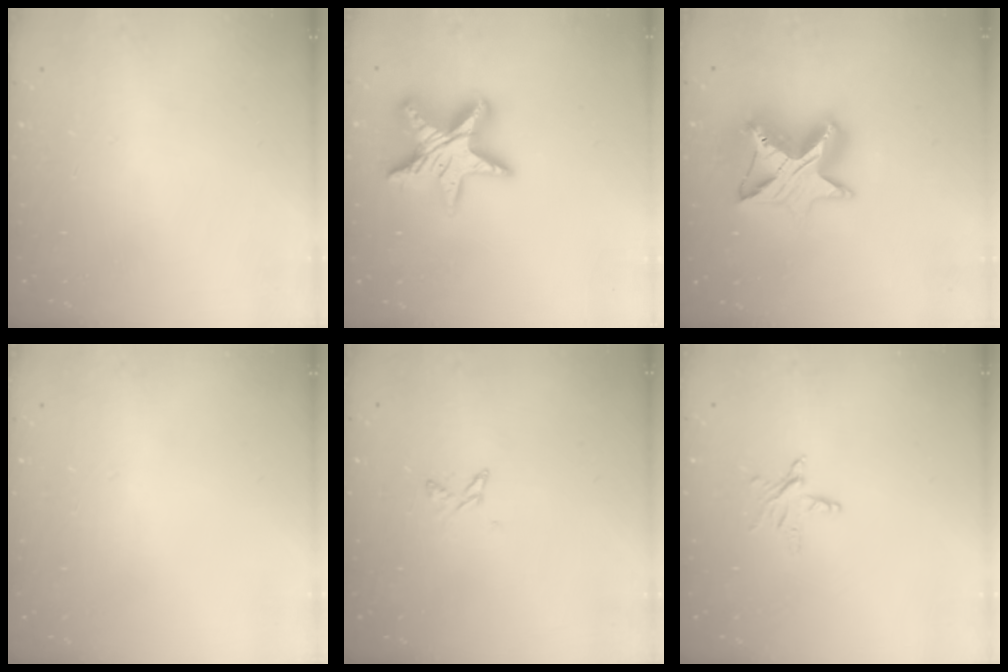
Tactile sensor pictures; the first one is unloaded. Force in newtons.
{"total": 15.8, "press": 15.7, "slide": 1.1}
{"total": 12.6, "press": 12.6, "slide": 0.7}
{"total": 0.0}
{"total": 2.5, "press": 2.5, "slide": 0.5}
{"total": 3.6, "press": 3.6, "slide": 0.3}